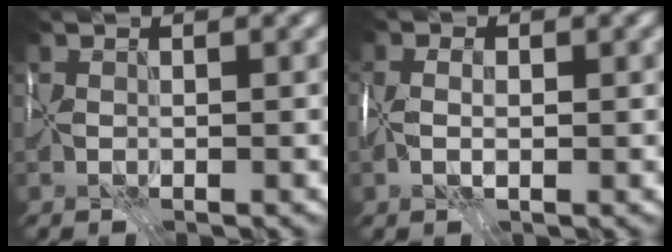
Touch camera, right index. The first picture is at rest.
{"total": 3.5, "force": [-0.2, 2.1, 2.7], "torque": [-0.054, 0.007, -0.007]}